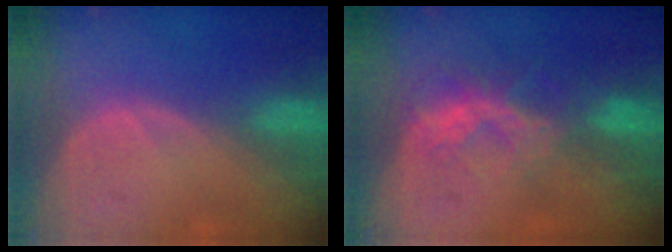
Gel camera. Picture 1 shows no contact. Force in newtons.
{"total": 6.6, "press": 5.9, "slide": 3.1}